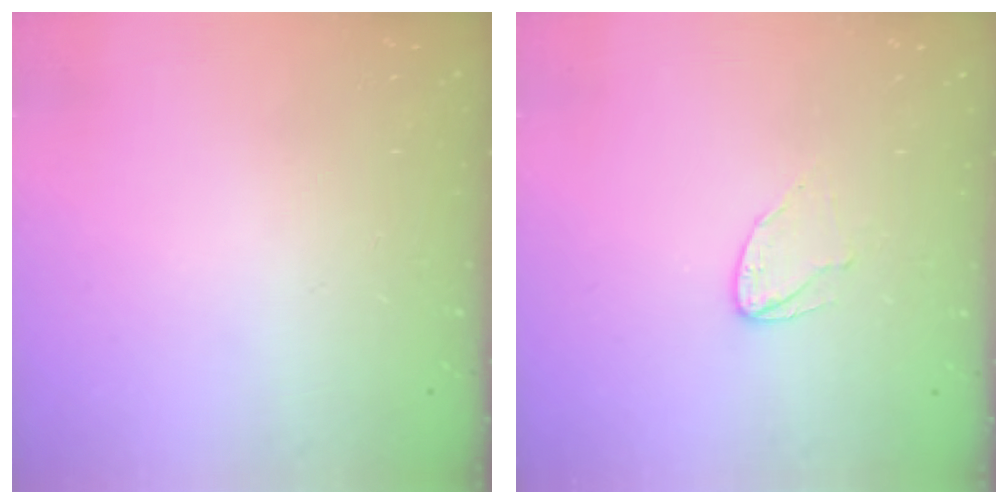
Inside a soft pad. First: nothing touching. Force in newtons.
{"total": 4.8, "press": 4.8, "slide": 0.4}